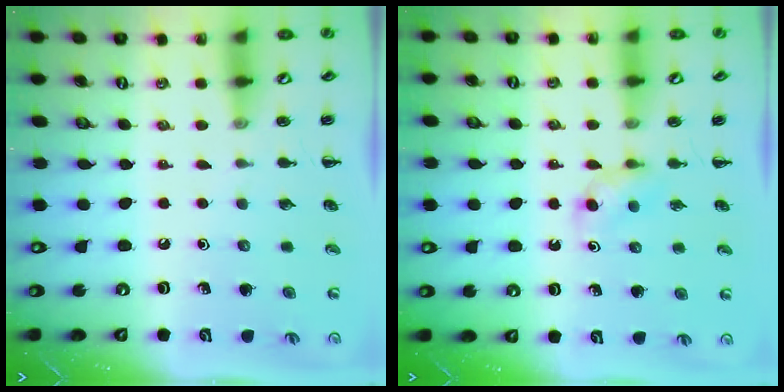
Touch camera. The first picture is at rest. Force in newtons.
{"total": 2.7, "press": 2.4, "slide": 1.1}